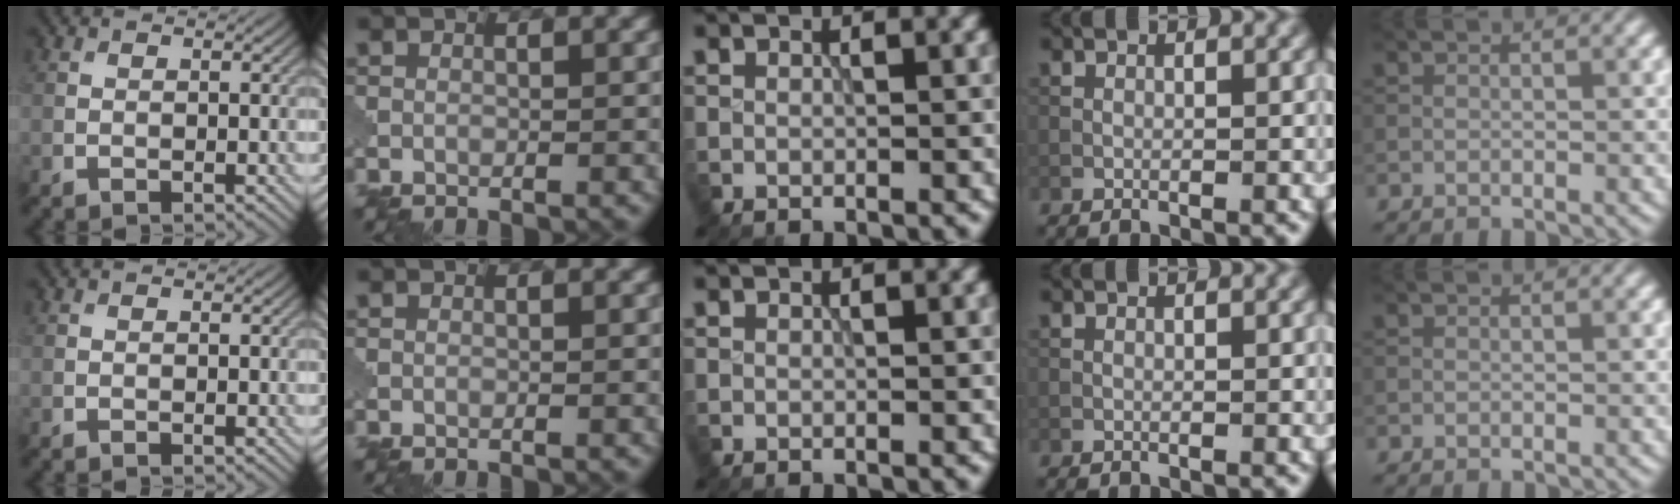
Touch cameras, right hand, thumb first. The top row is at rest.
{}